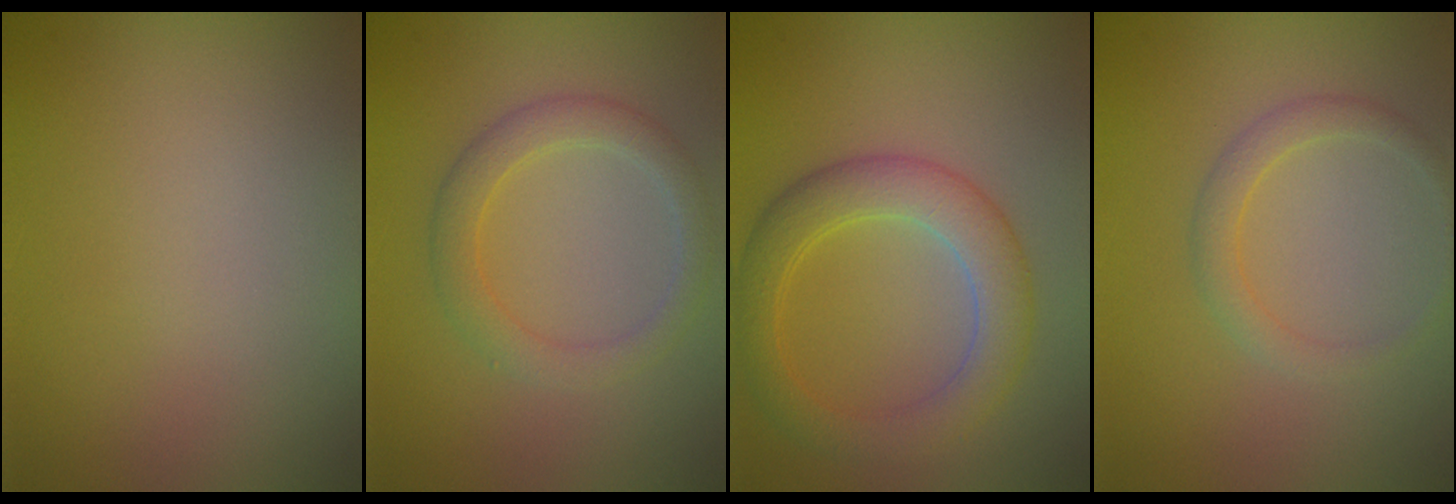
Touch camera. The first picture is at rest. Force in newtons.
{"total": 2.7, "press": 2.6, "slide": 0.3}
{"total": 4.6, "press": 4.6, "slide": 0.2}
{"total": 1.8, "press": 1.8, "slide": 0.0}